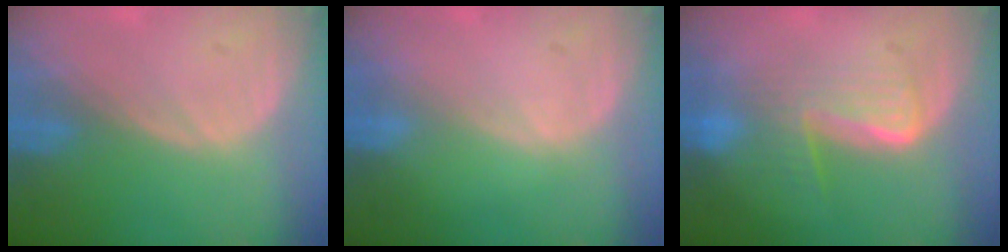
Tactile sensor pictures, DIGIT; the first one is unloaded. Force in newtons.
{"total": 0.0}
{"total": 6.6, "press": 6.3, "slide": 1.9}